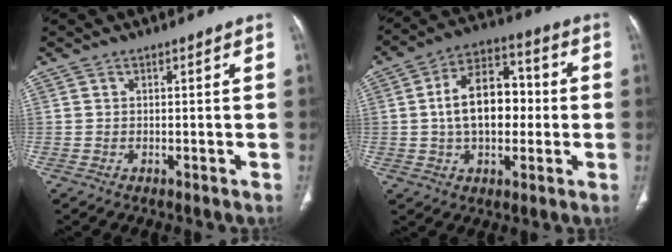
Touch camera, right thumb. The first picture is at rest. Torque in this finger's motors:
{"motor_torque": [0.48, 0.44, 1.18, 0.10, 0.38]}